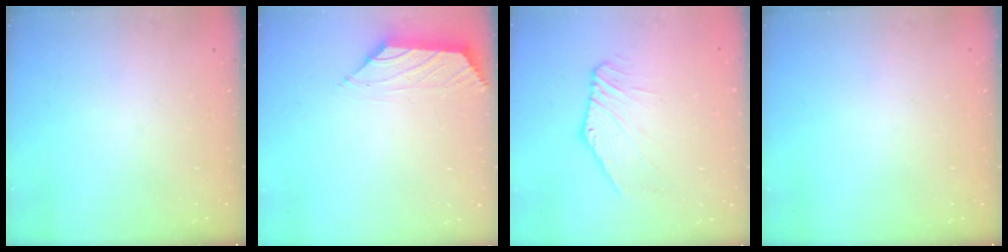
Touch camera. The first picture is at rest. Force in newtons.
{"total": 0.8, "press": 0.7, "slide": 0.4}
{"total": 1.6, "press": 1.6, "slide": 0.2}
{"total": 0.0}